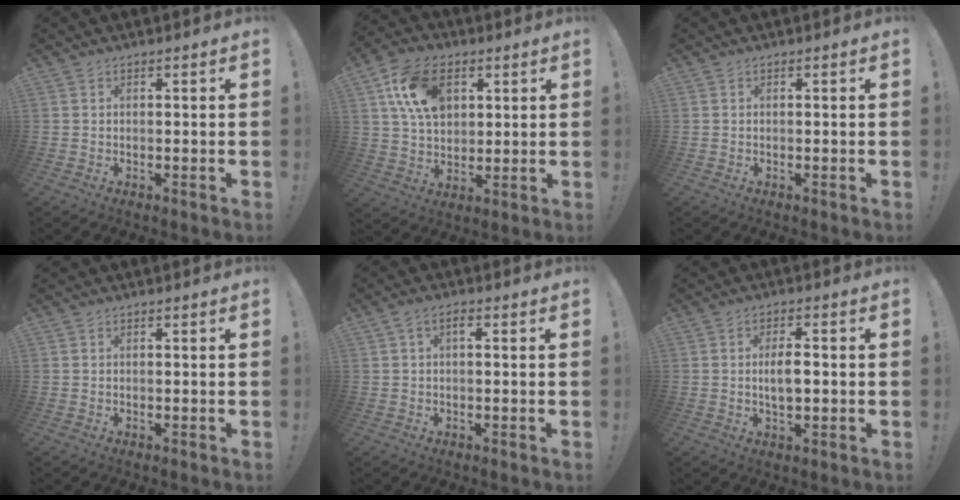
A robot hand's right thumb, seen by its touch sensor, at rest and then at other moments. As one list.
[{"total": 15.4, "force": [5.7, 10.6, 9.7], "torque": [-0.168, -0.003, 0.111]}, {"total": 0.0}, {"total": 0.0}, {"total": 2.6, "force": [0.2, 1.0, 2.3], "torque": [-0.046, 0.009, 0.002]}, {"total": 5.2, "force": [-0.4, 2.1, 4.8], "torque": [-0.076, 0.000, -0.013]}]